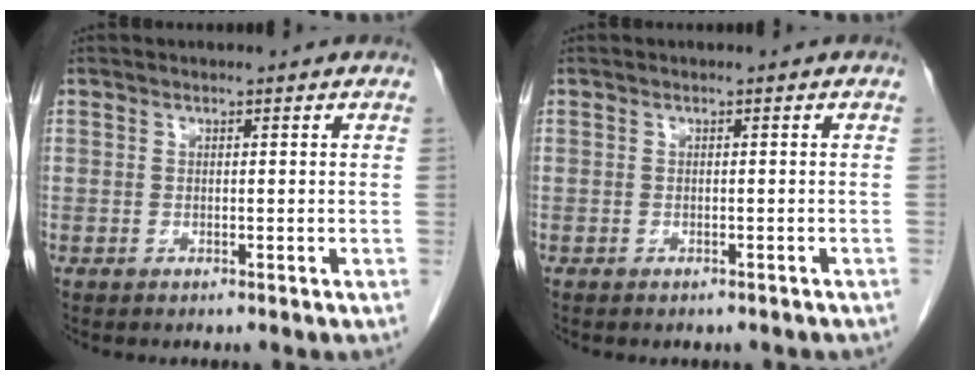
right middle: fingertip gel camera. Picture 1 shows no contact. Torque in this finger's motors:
{"motor_torque": [1.07, -1.07, 0.05, 0.02]}